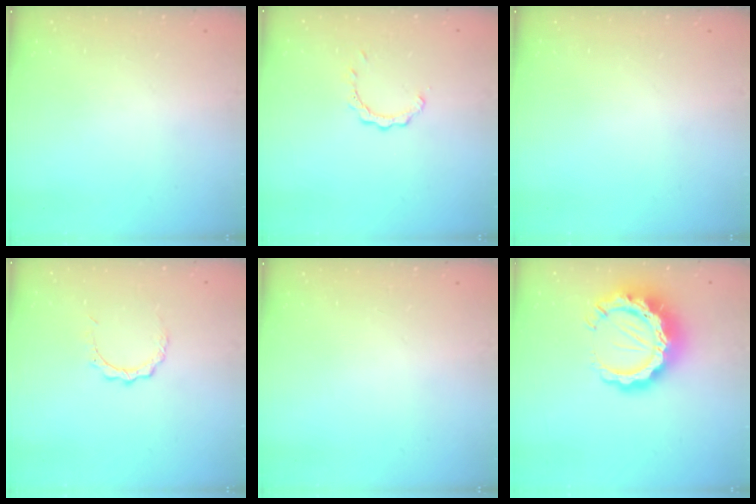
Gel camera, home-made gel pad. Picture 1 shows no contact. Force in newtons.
{"total": 2.1, "press": 2.1, "slide": 0.1}
{"total": 0.0}
{"total": 3.6, "press": 3.6, "slide": 0.4}
{"total": 0.0}
{"total": 16.6, "press": 16.6, "slide": 1.5}